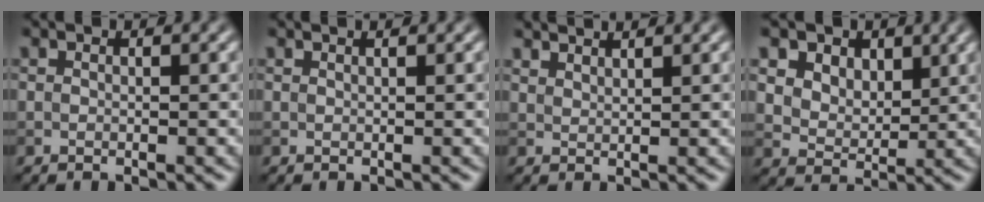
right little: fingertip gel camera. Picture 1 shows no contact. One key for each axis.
{"total": 0.9, "fx": 0.7, "fy": 0.2, "fz": 0.6, "tx": -0.005, "ty": -0.002, "tz": 0.003}
{"total": 2.4, "fx": 2.2, "fy": 0.5, "fz": 0.8, "tx": 0.002, "ty": 0.003, "tz": 0.022}
{"total": 7.5, "fx": 4.5, "fy": 5.0, "fz": 3.2, "tx": -0.077, "ty": 0.002, "tz": 0.076}